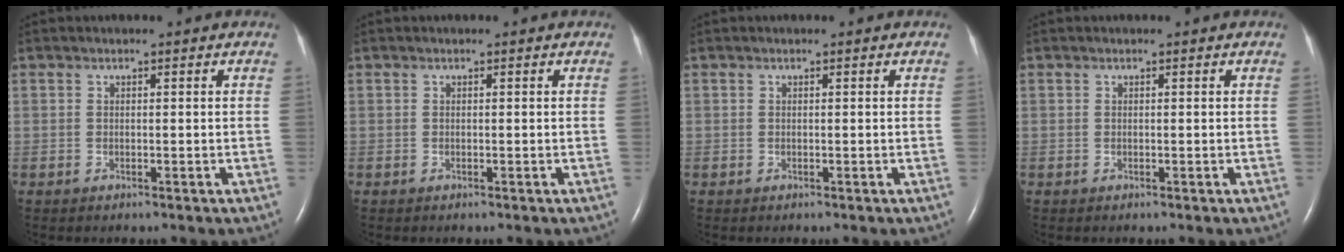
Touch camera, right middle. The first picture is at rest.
{"total": 0.0}
{"total": 0.0}
{"total": 0.0}